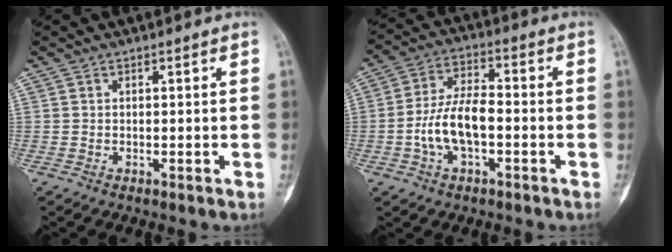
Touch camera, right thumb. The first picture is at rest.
{"total": 10.3, "force": [-2.4, 5.1, 8.6], "torque": [-0.169, 0.031, -0.049]}